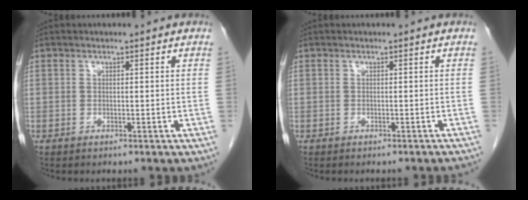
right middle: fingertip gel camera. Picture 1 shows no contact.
{"total": 2.8, "force": [-2.6, -0.1, 1.0], "torque": [-0.016, -0.008, -0.029]}